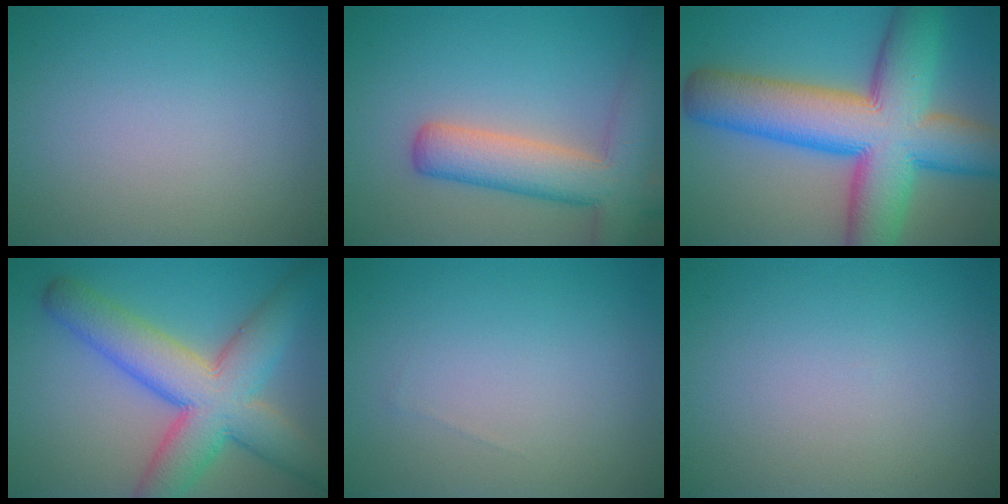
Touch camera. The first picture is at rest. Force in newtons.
{"total": 7.5, "press": 7.4, "slide": 0.5}
{"total": 14.7, "press": 14.7, "slide": 0.4}
{"total": 9.9, "press": 9.9, "slide": 0.4}
{"total": 0.0}
{"total": 0.0}